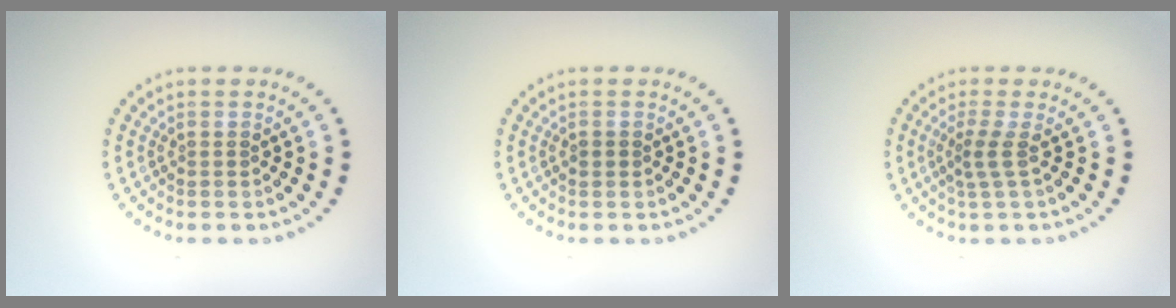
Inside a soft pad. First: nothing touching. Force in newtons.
{"total": 1.0, "press": 1.0, "slide": 0.0}
{"total": 1.8, "press": 1.1, "slide": 1.4}